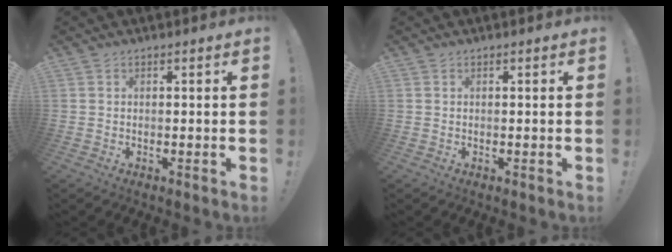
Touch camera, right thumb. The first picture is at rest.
{"total": 0.0}